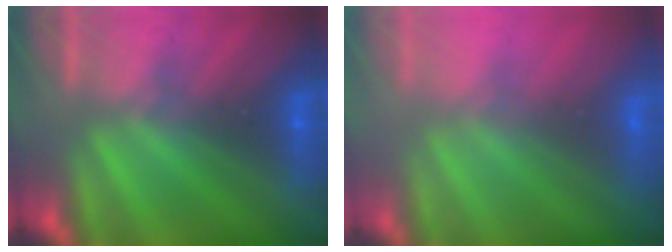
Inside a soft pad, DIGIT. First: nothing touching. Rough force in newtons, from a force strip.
{"total": 2.9}